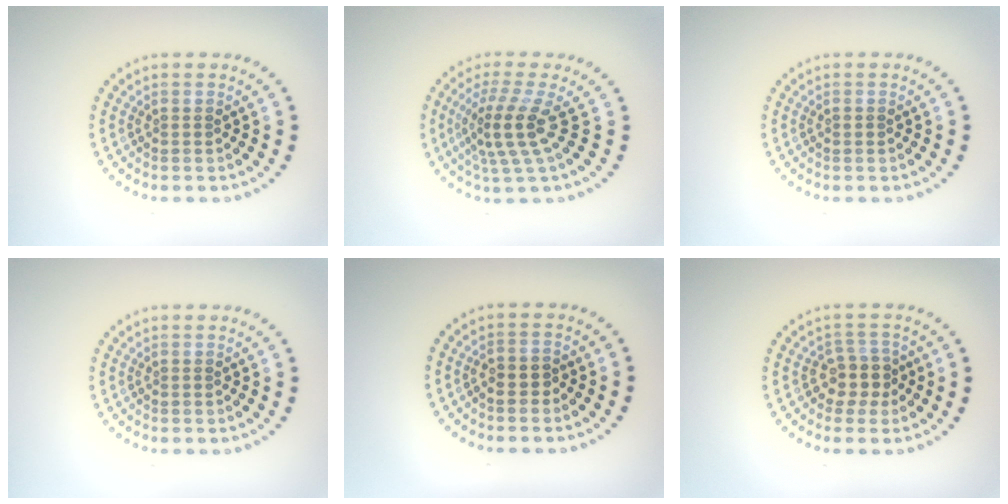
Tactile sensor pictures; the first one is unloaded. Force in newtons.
{"total": 3.9, "press": 3.0, "slide": 2.5}
{"total": 0.5, "press": 0.5, "slide": 0.2}
{"total": 0.0}
{"total": 1.3, "press": 1.2, "slide": 0.6}
{"total": 2.7, "press": 2.2, "slide": 1.5}